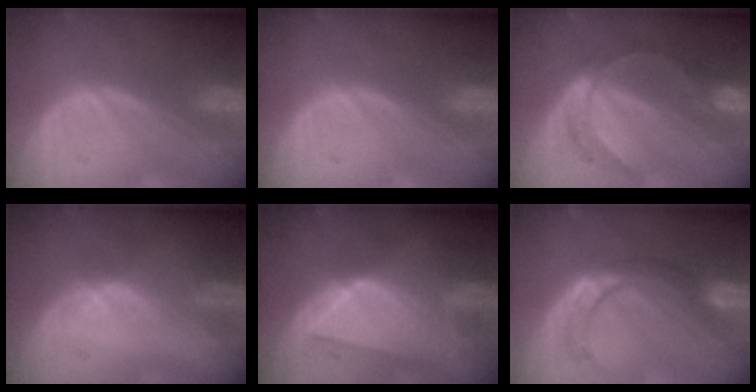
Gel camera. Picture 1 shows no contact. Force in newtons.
{"total": 0.0}
{"total": 6.7, "press": 6.6, "slide": 0.4}
{"total": 1.4, "press": 1.2, "slide": 0.7}
{"total": 9.0, "press": 8.1, "slide": 3.9}
{"total": 8.4, "press": 7.2, "slide": 4.4}